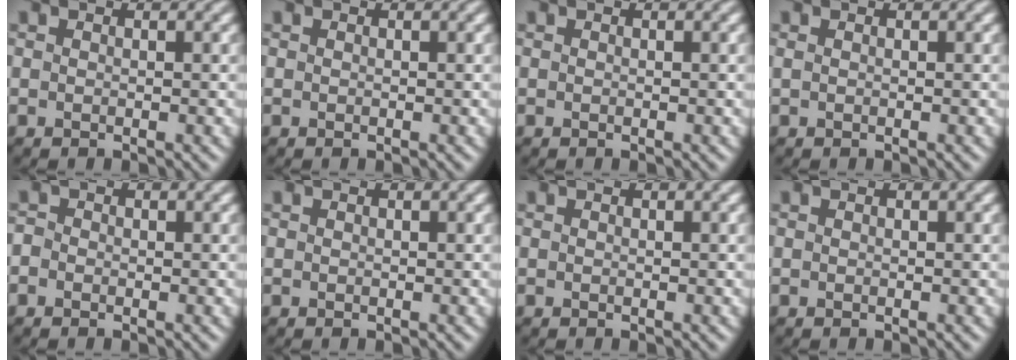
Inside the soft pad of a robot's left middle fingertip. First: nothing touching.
{"total": 0.0}
{"total": 0.0}
{"total": 0.0}
{"total": 0.8, "force": [-0.3, 0.7, 0.2], "torque": [-0.004, -0.001, -0.010]}
{"total": 0.0}
{"total": 0.0}
{"total": 0.0}